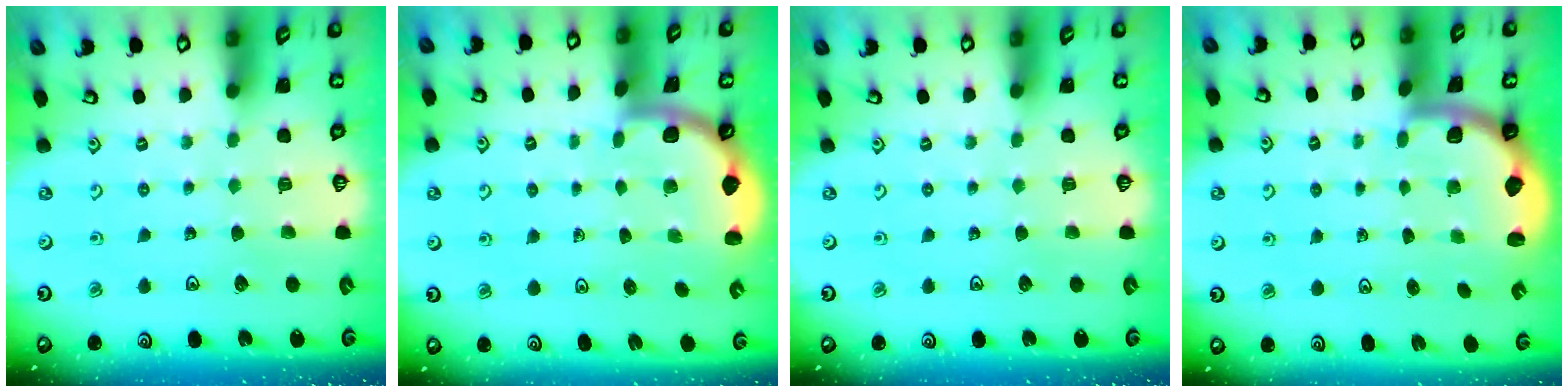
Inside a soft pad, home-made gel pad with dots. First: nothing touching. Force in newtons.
{"total": 1.7, "press": 1.7, "slide": 0.1}
{"total": 0.0}
{"total": 2.0, "press": 1.9, "slide": 0.5}